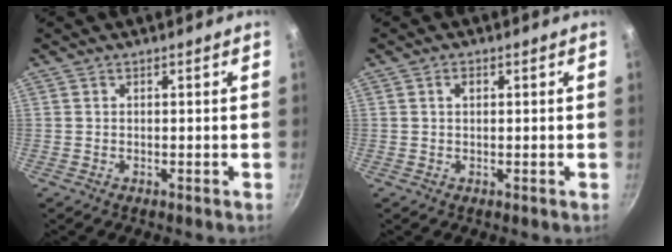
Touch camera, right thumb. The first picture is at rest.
{"total": 1.5, "force": [0.4, 1.0, 1.0], "torque": [-0.018, 0.003, 0.006]}